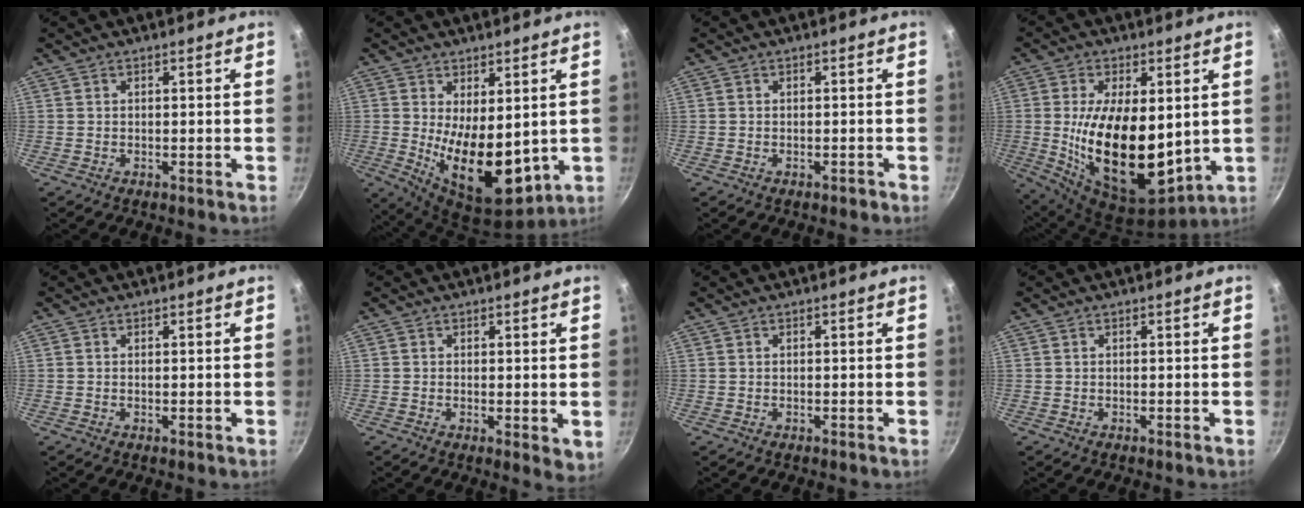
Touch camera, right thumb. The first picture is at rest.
{"total": 14.1, "force": [0.3, 7.3, 12.1], "torque": [-0.170, -0.039, 0.026]}
{"total": 0.9, "force": [-0.6, 0.5, 0.5], "torque": [-0.002, 0.010, -0.005]}
{"total": 21.0, "force": [1.1, 10.9, 17.9], "torque": [-0.306, -0.034, 0.032]}
{"total": 0.0}
{"total": 3.6, "force": [0.3, 1.6, 3.2], "torque": [-0.043, -0.010, 0.004]}
{"total": 0.0}
{"total": 0.0}